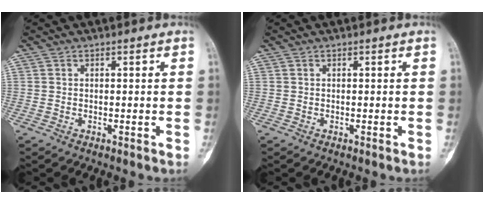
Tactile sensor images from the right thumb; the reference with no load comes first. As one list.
[{"total": 0.0}]